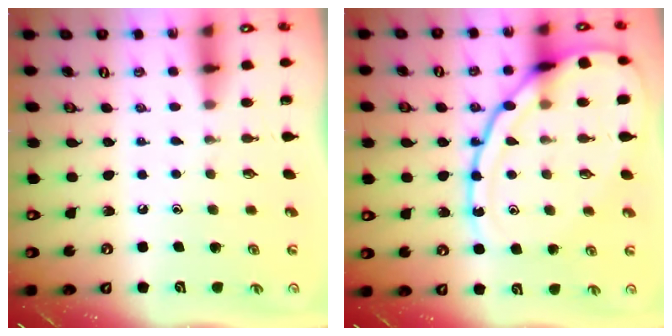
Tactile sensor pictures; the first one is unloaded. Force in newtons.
{"total": 19.4, "press": 19.3, "slide": 2.0}